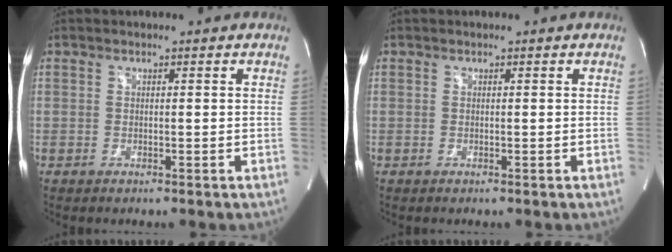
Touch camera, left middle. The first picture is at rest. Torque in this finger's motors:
{"motor_torque": [-0.14, 0.01, 0.09, 0.01]}